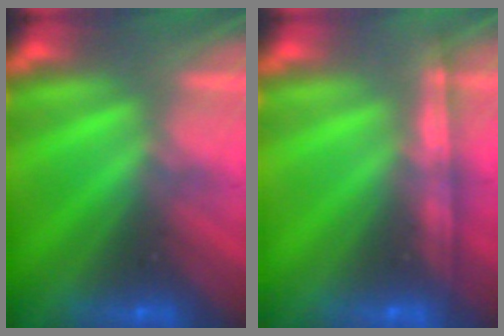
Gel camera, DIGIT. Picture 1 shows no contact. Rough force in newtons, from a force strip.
{"total": 1.1}